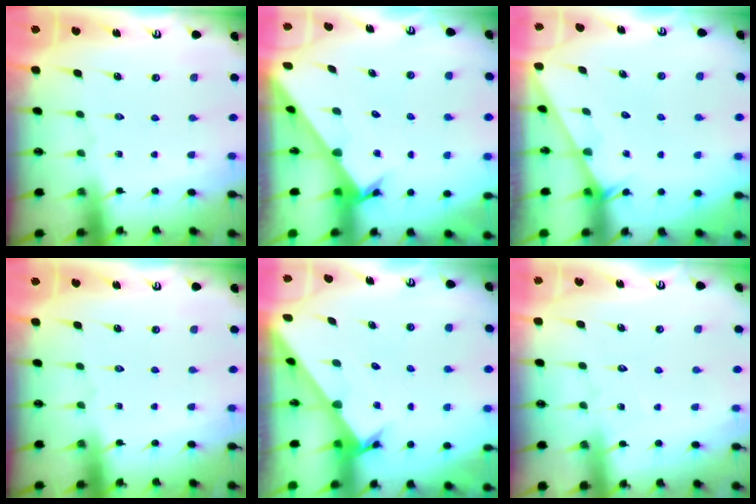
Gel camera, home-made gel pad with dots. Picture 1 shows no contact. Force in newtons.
{"total": 2.2, "press": 2.2, "slide": 0.2}
{"total": 1.4, "press": 1.4, "slide": 0.1}
{"total": 0.0}
{"total": 2.1, "press": 2.1, "slide": 0.2}
{"total": 2.8, "press": 2.8, "slide": 0.3}